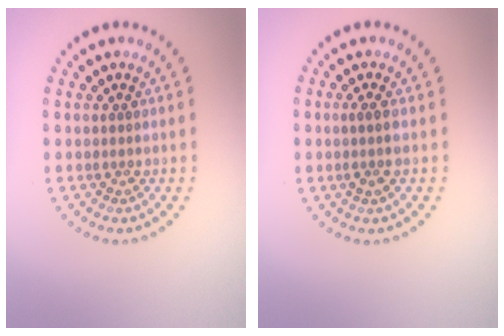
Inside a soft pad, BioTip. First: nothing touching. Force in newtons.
{"total": 1.4, "press": 1.2, "slide": 0.7}